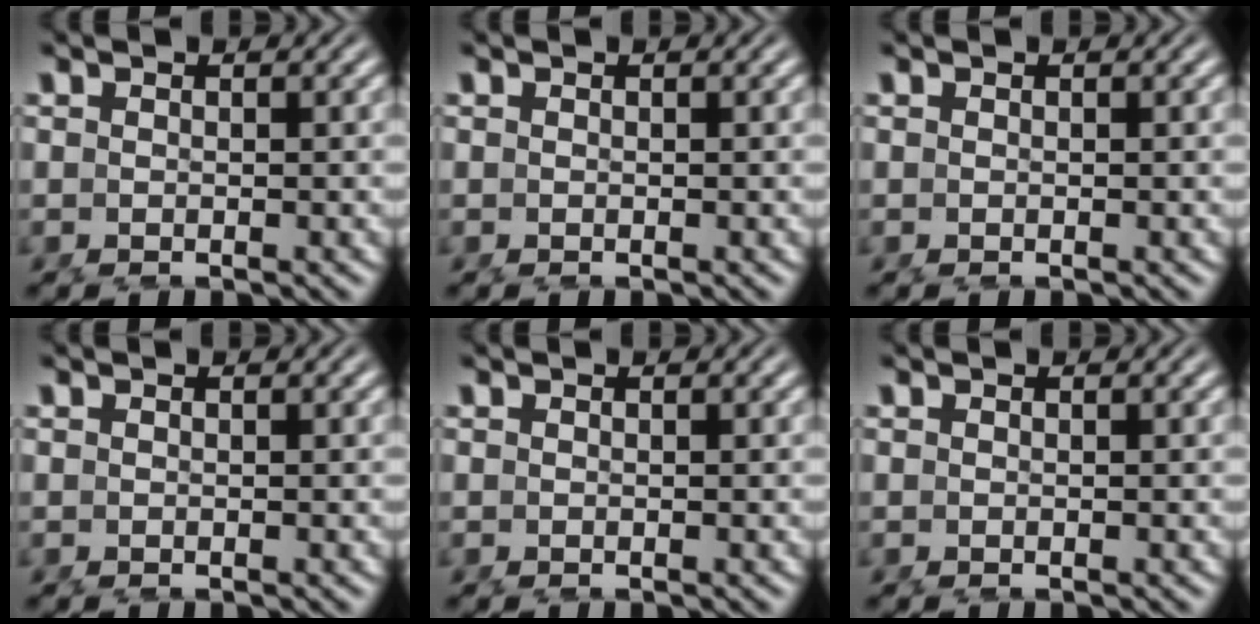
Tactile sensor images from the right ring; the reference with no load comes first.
{"total": 0.0}
{"total": 0.0}
{"total": 0.0}
{"total": 0.0}
{"total": 0.0}